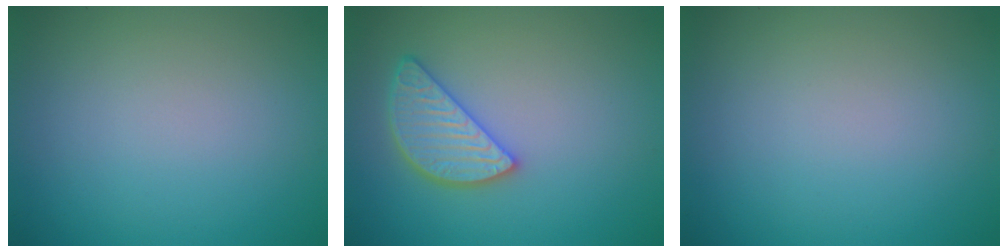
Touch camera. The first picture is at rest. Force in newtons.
{"total": 3.9, "press": 3.7, "slide": 1.4}
{"total": 0.0}